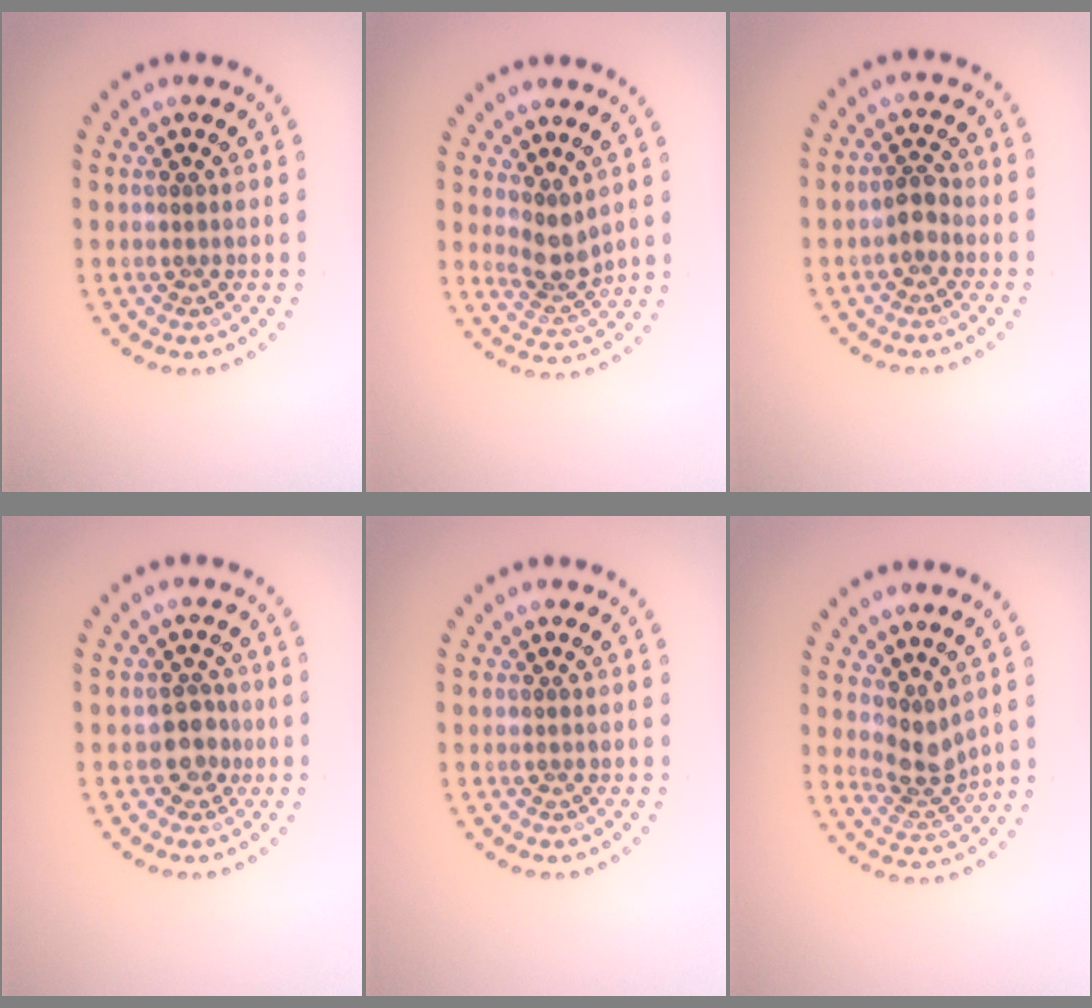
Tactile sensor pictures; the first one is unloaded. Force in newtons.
{"total": 2.6, "press": 2.0, "slide": 1.6}
{"total": 1.6, "press": 1.5, "slide": 0.6}
{"total": 2.2, "press": 2.0, "slide": 1.1}
{"total": 0.0}
{"total": 2.7, "press": 2.0, "slide": 1.8}